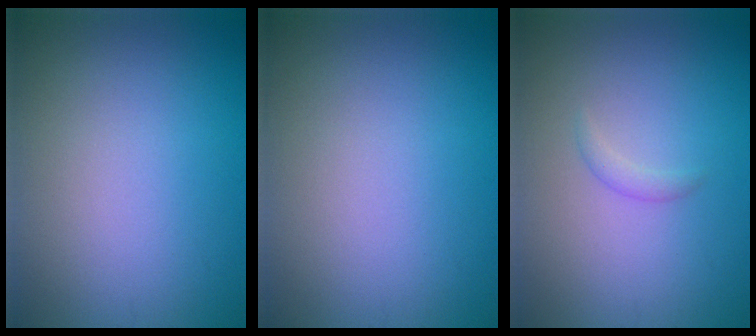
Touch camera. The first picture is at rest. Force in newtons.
{"total": 0.0}
{"total": 0.9, "press": 0.9, "slide": 0.0}